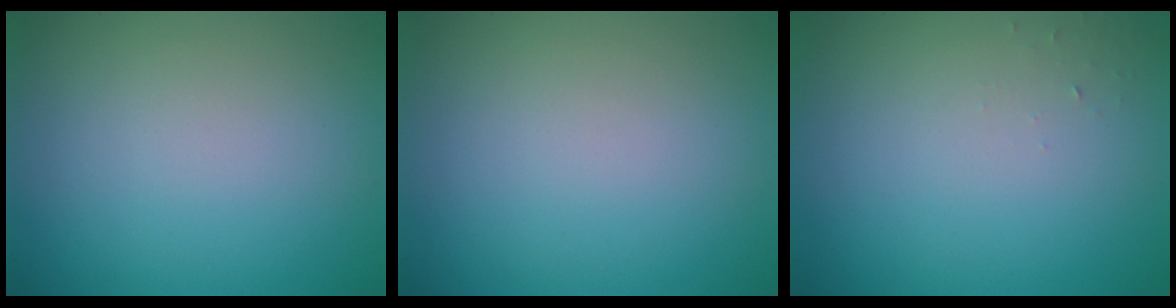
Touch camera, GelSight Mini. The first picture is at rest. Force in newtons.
{"total": 0.0}
{"total": 0.6, "press": 0.6, "slide": 0.1}